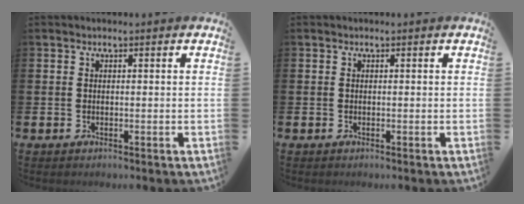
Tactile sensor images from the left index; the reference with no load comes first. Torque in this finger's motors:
{"motor_torque": [0.00, 0.00, 0.00, 0.01]}